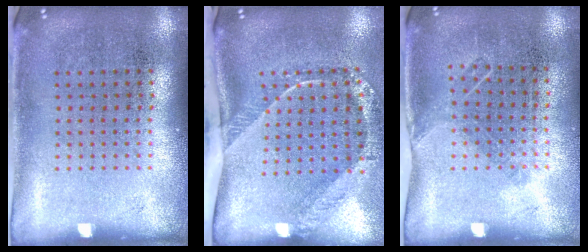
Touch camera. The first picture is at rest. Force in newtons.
{"total": 2.6, "press": 1.7, "slide": 2.0}
{"total": 1.0, "press": 0.8, "slide": 0.6}